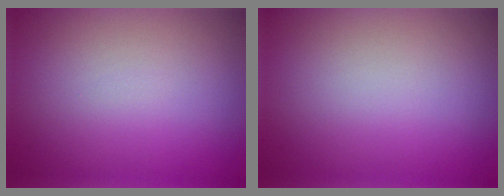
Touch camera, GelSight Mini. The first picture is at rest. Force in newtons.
{"total": 0.0}